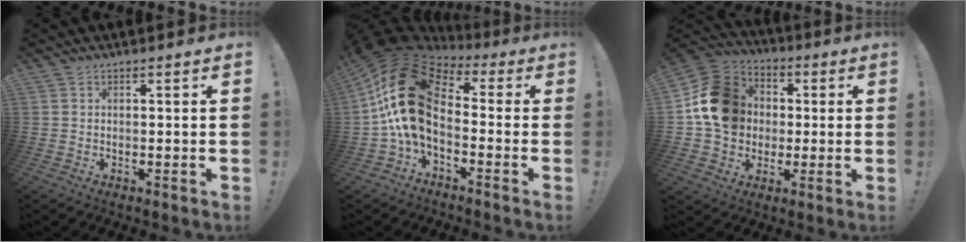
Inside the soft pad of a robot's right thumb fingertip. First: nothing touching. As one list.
[{"total": 22.5, "force": [2.0, 12.9, 18.3], "torque": [-0.356, -0.003, 0.043]}, {"total": 17.2, "force": [1.6, 14.9, 8.4], "torque": [-0.133, 0.013, 0.042]}]